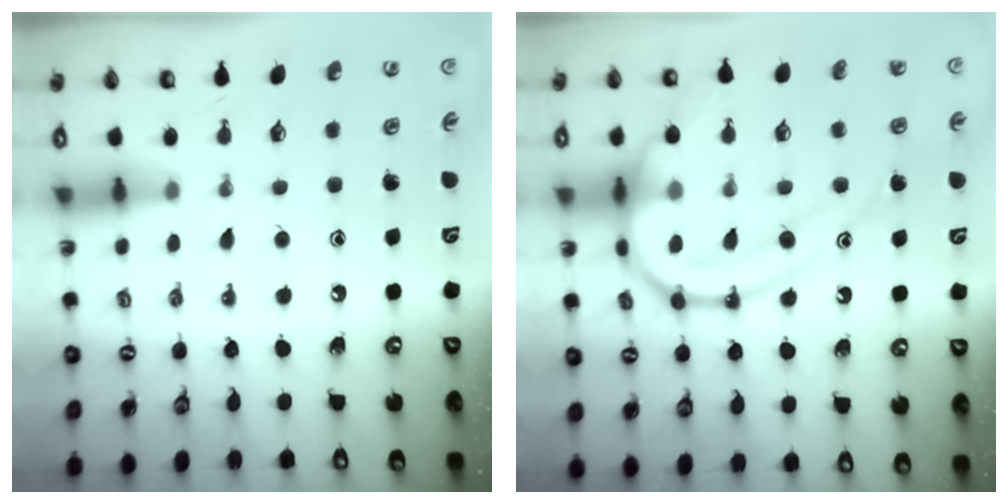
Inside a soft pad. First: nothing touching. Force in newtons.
{"total": 15.8, "press": 15.7, "slide": 1.3}